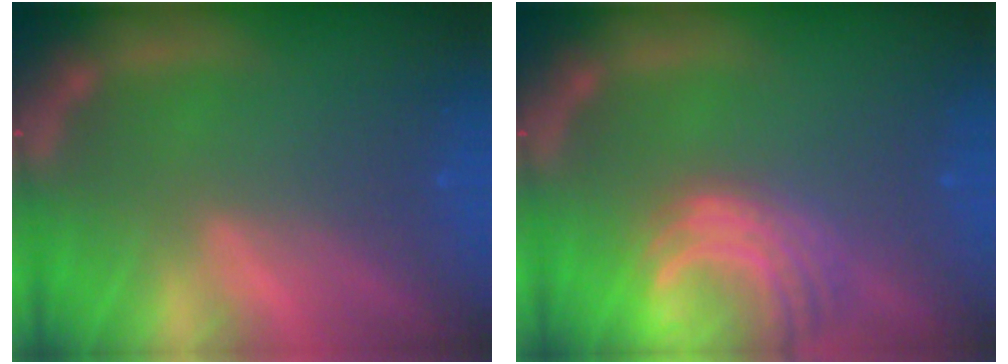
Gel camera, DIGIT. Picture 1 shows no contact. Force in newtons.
{"total": 6.5}